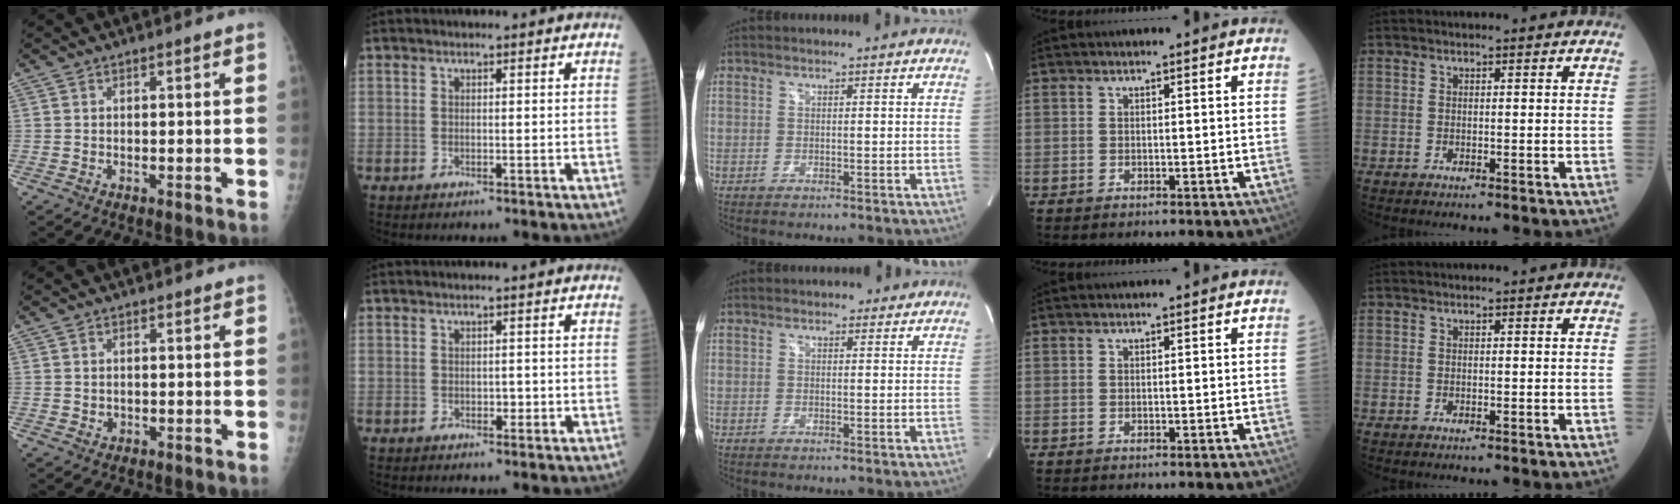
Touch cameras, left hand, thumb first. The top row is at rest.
{"thumb": {"total": 1.1, "force": [0.5, 1.0, 0.2], "torque": [0.003, -0.002, 0.005]}, "index": {"total": 0.9, "force": [-0.1, 0.6, 0.7], "torque": [-0.006, 0.002, -0.003]}, "middle": {"total": 1.1, "force": [0.7, 0.7, 0.3], "torque": [-0.005, 0.003, 0.006]}}